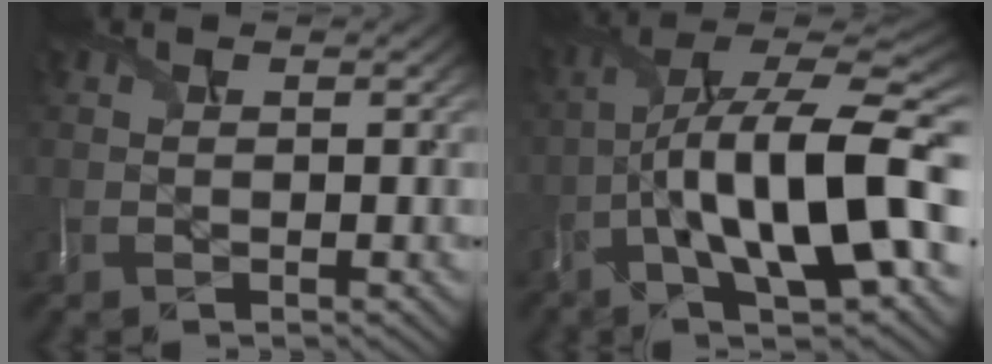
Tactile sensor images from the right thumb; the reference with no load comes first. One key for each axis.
{"total": 15.1, "fx": -2.6, "fy": 5.3, "fz": 13.9, "tx": -0.263, "ty": 0.008, "tz": -0.031}